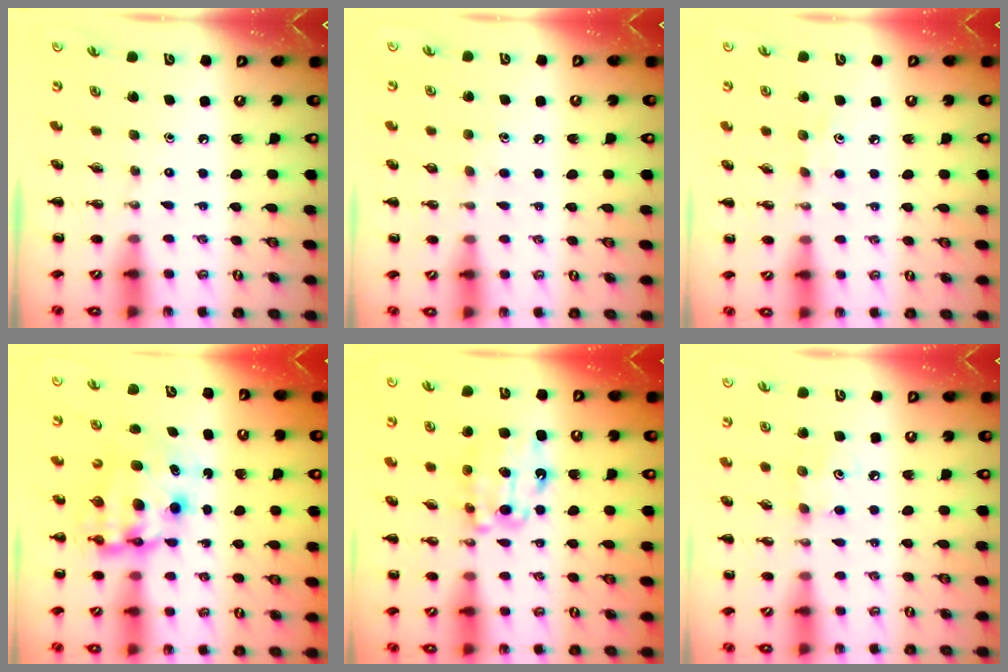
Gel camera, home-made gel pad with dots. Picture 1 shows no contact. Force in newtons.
{"total": 3.3, "press": 3.2, "slide": 1.0}
{"total": 2.9, "press": 2.8, "slide": 0.8}
{"total": 8.1, "press": 7.9, "slide": 2.0}
{"total": 9.7, "press": 9.7, "slide": 0.7}
{"total": 4.8, "press": 4.7, "slide": 1.2}